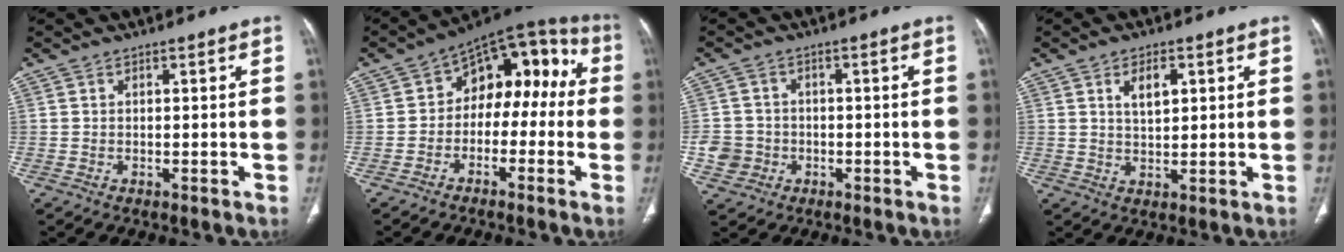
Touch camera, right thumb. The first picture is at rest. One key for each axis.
{"total": 13.6, "fx": -0.9, "fy": 9.1, "fz": 10.0, "tx": -0.081, "ty": 0.056, "tz": -0.029}
{"total": 5.2, "fx": -1.4, "fy": 4.8, "fz": 1.1, "tx": -0.004, "ty": 0.015, "tz": -0.024}
{"total": 4.8, "fx": 1.8, "fy": 2.5, "fz": 3.7, "tx": -0.053, "ty": -0.010, "tz": 0.034}